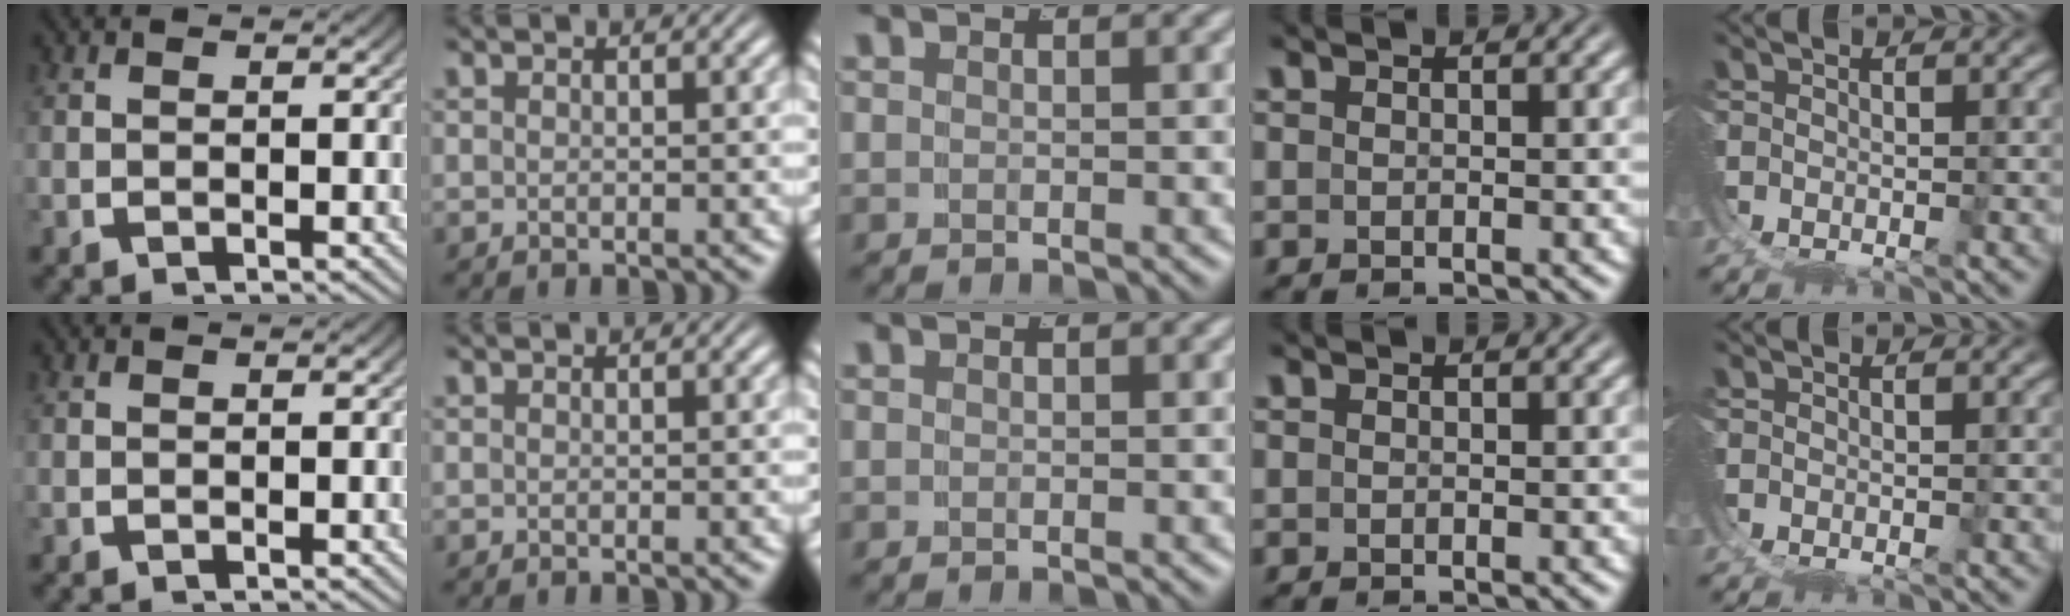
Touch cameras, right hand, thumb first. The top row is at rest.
{}